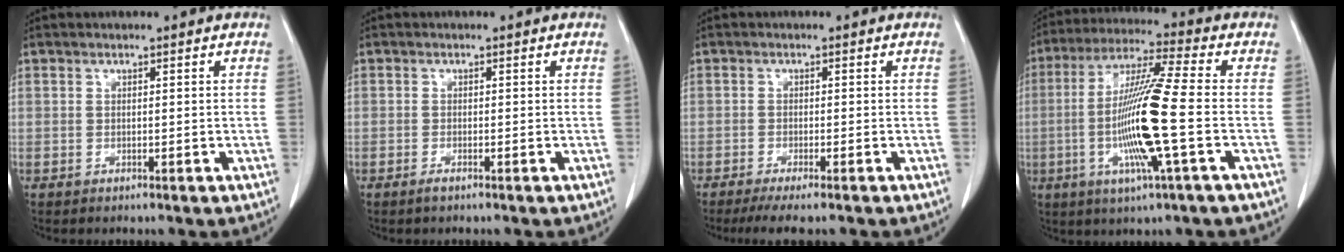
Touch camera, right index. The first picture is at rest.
{"total": 0.9, "force": [-0.6, 0.1, 0.6], "torque": [-0.011, -0.001, -0.008]}
{"total": 5.3, "force": [-4.3, 0.2, 3.1], "torque": [-0.043, -0.011, -0.068]}
{"total": 14.7, "force": [-2.8, -0.5, 14.4], "torque": [-0.287, -0.009, -0.062]}